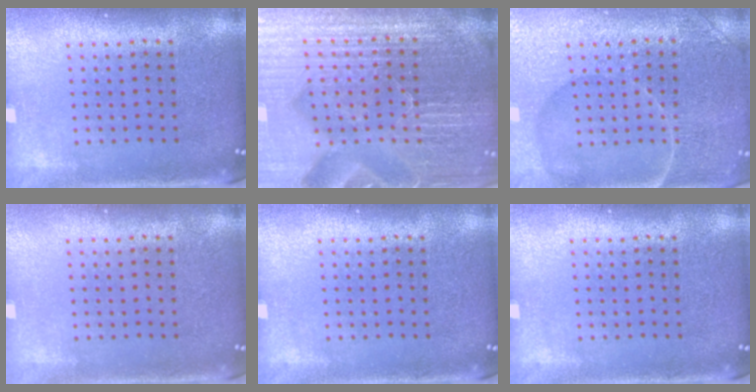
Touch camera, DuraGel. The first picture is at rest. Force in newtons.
{"total": 6.3, "press": 5.6, "slide": 2.9}
{"total": 4.4, "press": 4.3, "slide": 0.8}
{"total": 0.0}
{"total": 0.0}
{"total": 0.0}